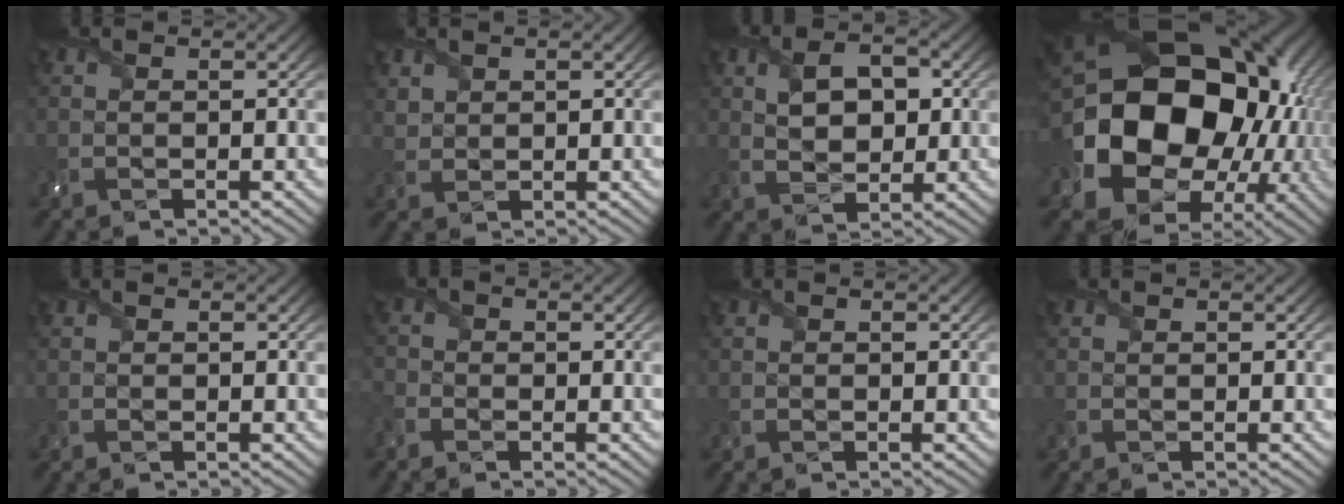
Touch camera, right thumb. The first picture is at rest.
{"total": 1.5, "force": [1.4, 0.7, 0.1], "torque": [-0.012, 0.003, 0.033]}
{"total": 5.8, "force": [1.4, 3.6, 4.3], "torque": [-0.078, -0.003, 0.025]}
{"total": 23.9, "force": [0.2, 18.6, 15.0], "torque": [-0.311, -0.045, 0.007]}
{"total": 0.0}
{"total": 1.8, "force": [-1.4, 1.1, 0.3], "torque": [-0.019, -0.004, -0.039]}
{"total": 0.0}
{"total": 0.0}